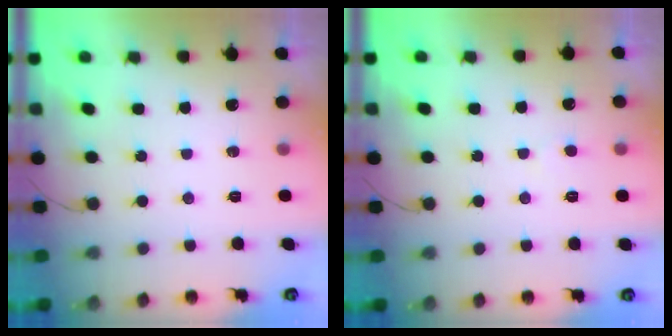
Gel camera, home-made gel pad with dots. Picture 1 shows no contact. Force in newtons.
{"total": 2.3, "press": 2.3, "slide": 0.2}